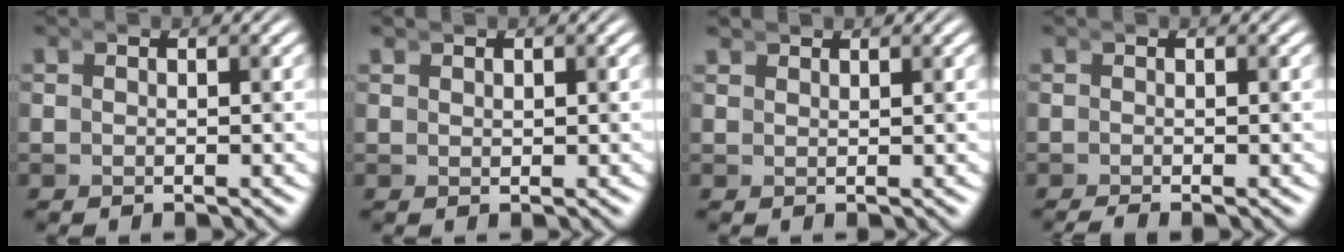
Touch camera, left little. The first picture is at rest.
{"total": 0.9, "force": [0.8, 0.1, 0.3], "torque": [-0.006, 0.001, 0.016]}
{"total": 1.3, "force": [1.3, -0.2, 0.0], "torque": [-0.002, 0.001, 0.023]}
{"total": 0.6, "force": [-0.6, 0.1, 0.2], "torque": [-0.001, 0.000, -0.011]}